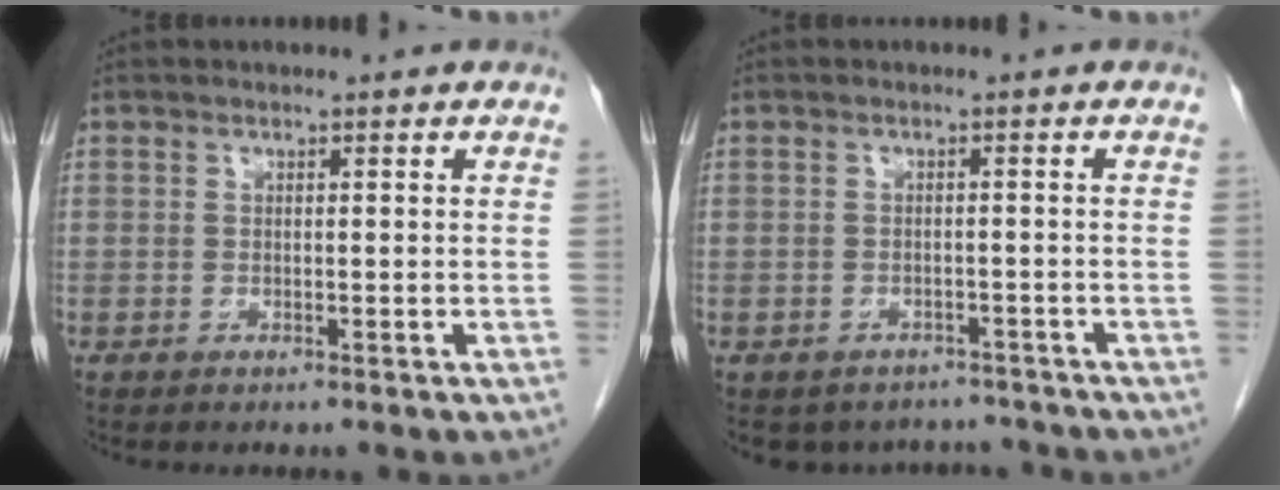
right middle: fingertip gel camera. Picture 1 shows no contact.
{"total": 7.1, "force": [-6.4, 3.2, 0.5], "torque": [0.004, 0.015, -0.074]}